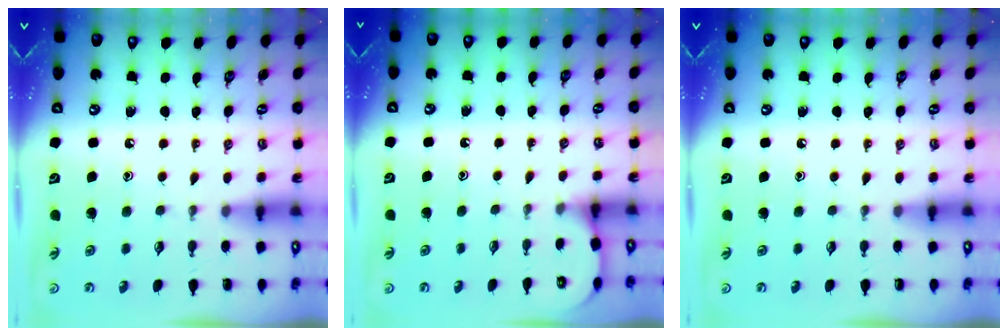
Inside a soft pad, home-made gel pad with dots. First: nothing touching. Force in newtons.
{"total": 3.5, "press": 3.5, "slide": 0.3}
{"total": 0.0}